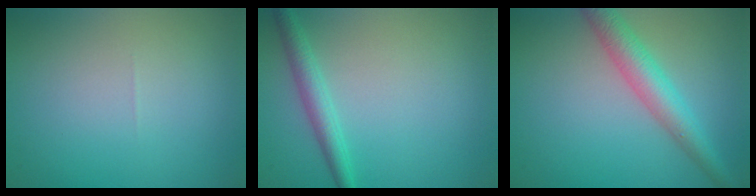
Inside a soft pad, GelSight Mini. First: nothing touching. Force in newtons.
{"total": 2.3, "press": 2.3, "slide": 0.1}
{"total": 4.2, "press": 4.2, "slide": 0.1}